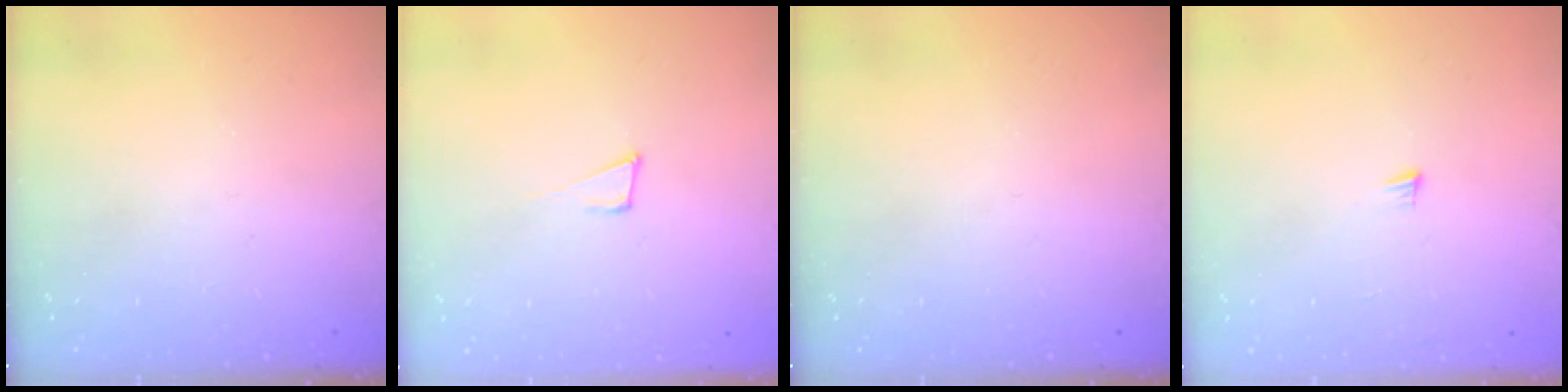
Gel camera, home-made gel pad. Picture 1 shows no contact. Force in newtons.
{"total": 6.3, "press": 6.1, "slide": 1.2}
{"total": 0.0}
{"total": 5.2, "press": 5.2, "slide": 0.3}